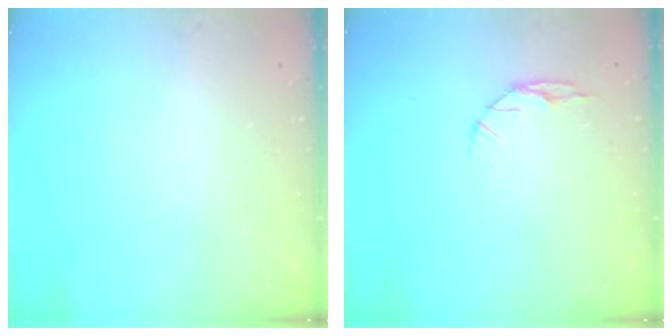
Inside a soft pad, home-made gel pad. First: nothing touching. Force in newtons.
{"total": 4.4, "press": 4.4, "slide": 0.5}